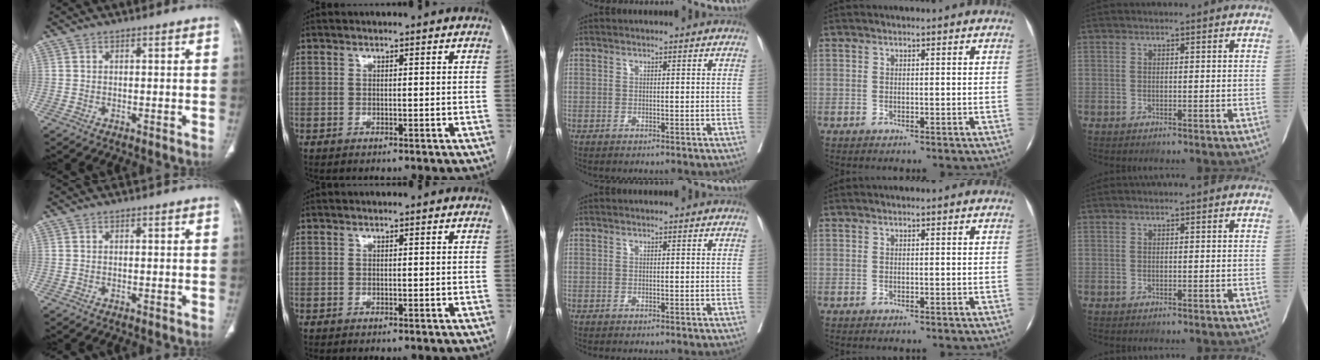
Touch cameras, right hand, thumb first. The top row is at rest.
{}